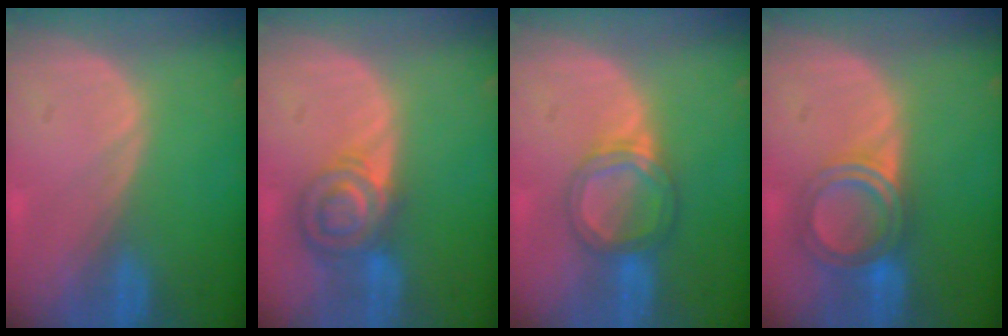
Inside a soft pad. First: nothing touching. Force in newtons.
{"total": 7.1, "press": 6.2, "slide": 3.5}
{"total": 5.3, "press": 5.0, "slide": 1.7}
{"total": 6.0, "press": 5.6, "slide": 2.0}